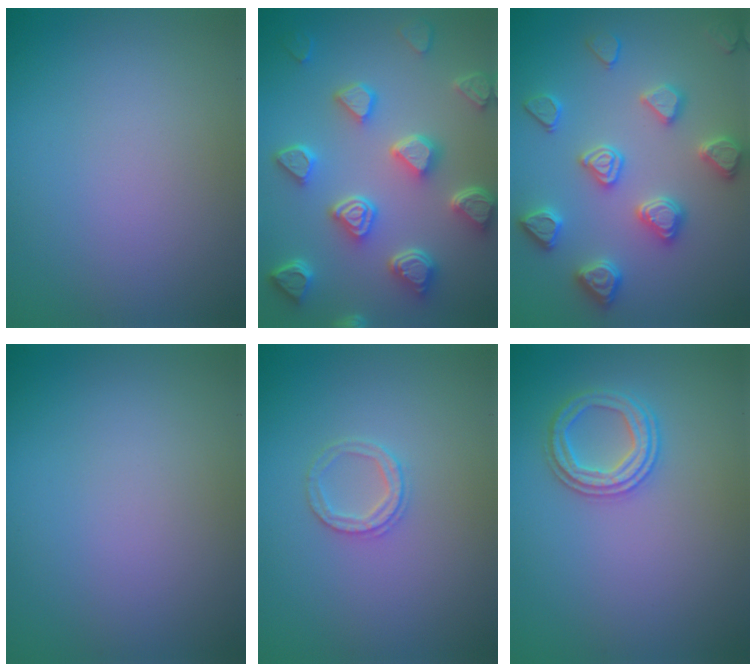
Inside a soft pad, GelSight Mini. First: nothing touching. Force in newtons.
{"total": 7.4, "press": 5.9, "slide": 4.4}
{"total": 4.4, "press": 4.3, "slide": 0.7}
{"total": 0.0}
{"total": 1.9, "press": 1.8, "slide": 0.4}
{"total": 2.6, "press": 2.6, "slide": 0.1}